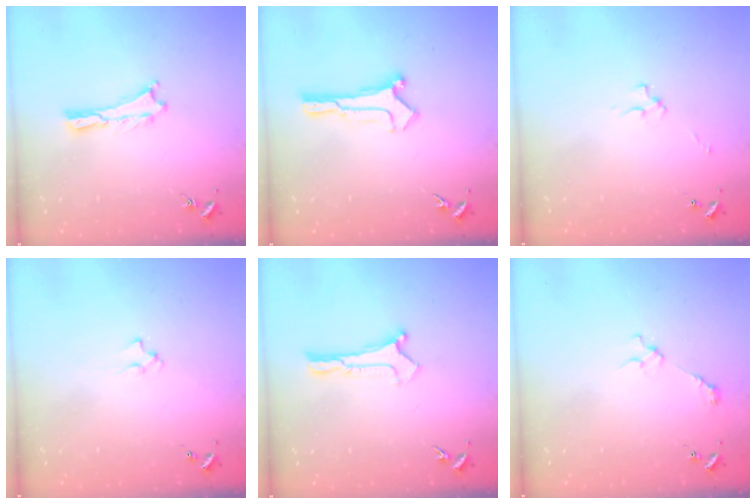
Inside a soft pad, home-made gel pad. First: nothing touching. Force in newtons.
{"total": 0.0}
{"total": 2.5, "press": 2.5, "slide": 0.3}
{"total": 1.3, "press": 1.3, "slide": 0.3}
{"total": 0.0}
{"total": 3.7, "press": 3.7, "slide": 0.4}